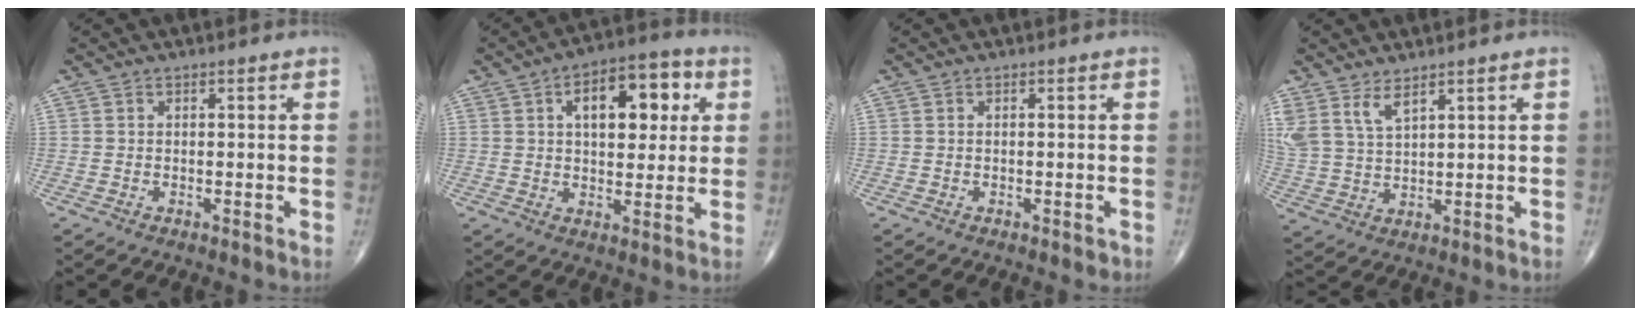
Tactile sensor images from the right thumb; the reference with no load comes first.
{"total": 13.7, "force": [4.0, 7.2, 10.9], "torque": [-0.117, 0.009, 0.055]}
{"total": 0.6, "force": [-0.2, 0.3, 0.4], "torque": [-0.009, -0.001, -0.001]}
{"total": 6.5, "force": [4.5, 2.4, 4.1], "torque": [-0.085, -0.020, 0.101]}